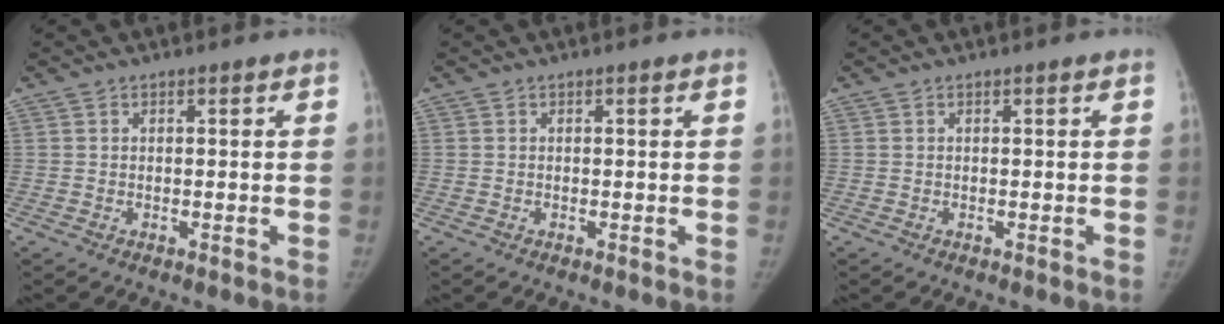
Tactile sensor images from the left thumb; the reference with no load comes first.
{"total": 0.0}
{"total": 0.0}